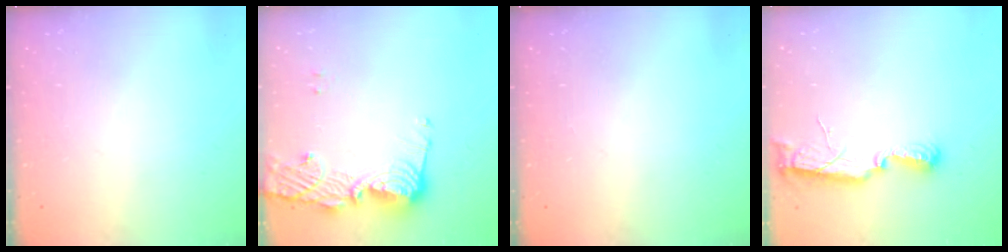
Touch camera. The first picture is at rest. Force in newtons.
{"total": 12.7, "press": 12.6, "slide": 1.2}
{"total": 0.0}
{"total": 7.5, "press": 7.5, "slide": 0.4}